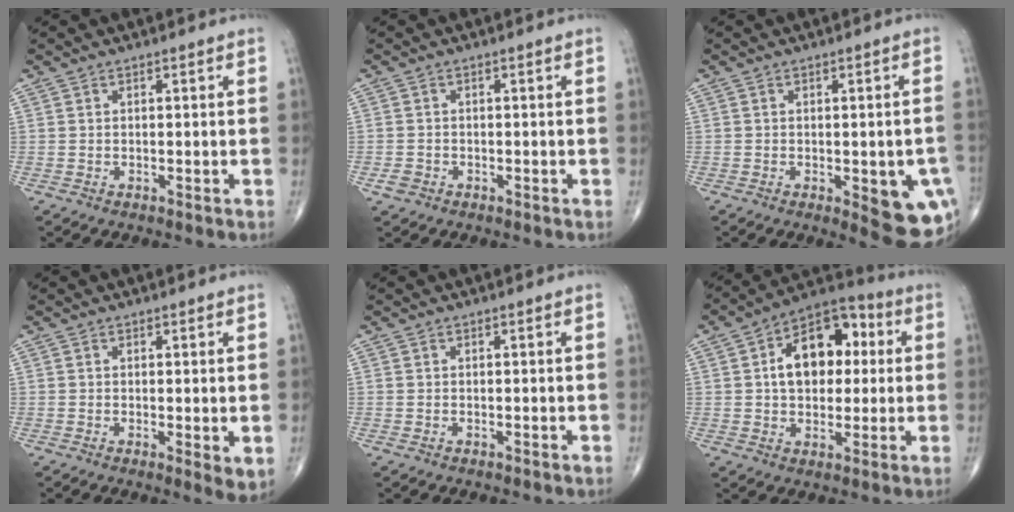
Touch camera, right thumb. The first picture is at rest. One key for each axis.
{"total": 1.8, "fx": -0.8, "fy": 1.4, "fz": 0.6, "tx": -0.012, "ty": 0.006, "tz": -0.014}
{"total": 11.1, "fx": -3.1, "fy": 4.2, "fz": 9.8, "tx": -0.097, "ty": -0.006, "tz": -0.024}
{"total": 3.2, "fx": 0.0, "fy": 1.0, "fz": 3.1, "tx": -0.048, "ty": -0.013, "tz": -0.002}
{"total": 0.0}
{"total": 15.2, "fx": 2.4, "fy": 9.9, "fz": 11.4, "tx": -0.137, "ty": 0.024, "tz": 0.028}